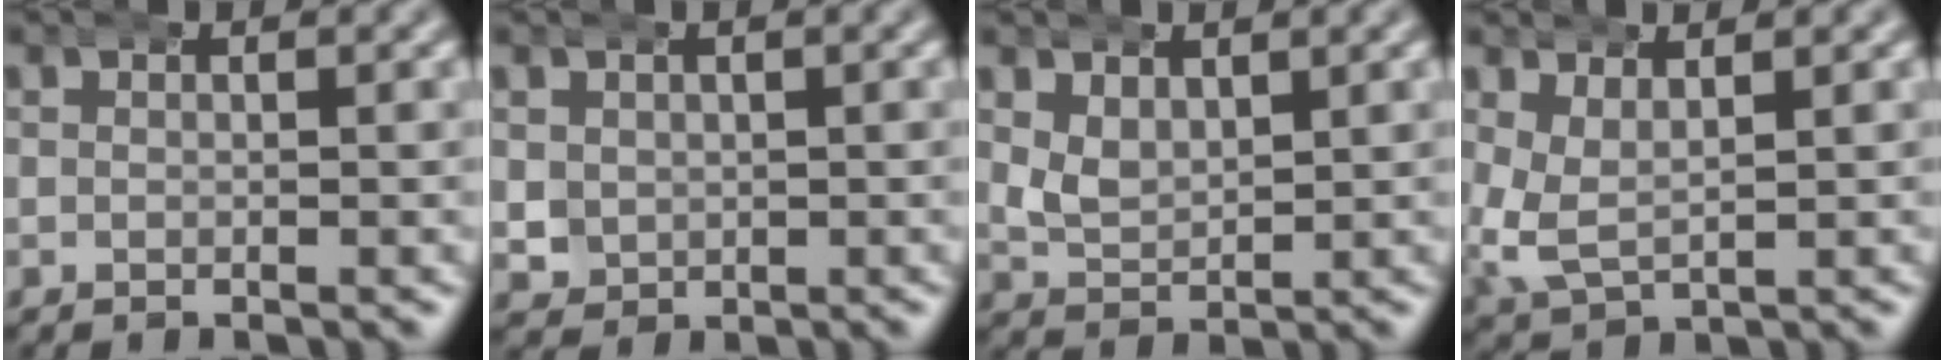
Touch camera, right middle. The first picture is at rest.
{"total": 2.7, "force": [0.7, 2.5, 0.8], "torque": [-0.036, -0.014, 0.019]}
{"total": 2.5, "force": [1.6, 1.6, 1.2], "torque": [-0.040, -0.018, 0.041]}
{"total": 3.2, "force": [1.1, 2.2, 2.1], "torque": [-0.075, -0.024, 0.034]}